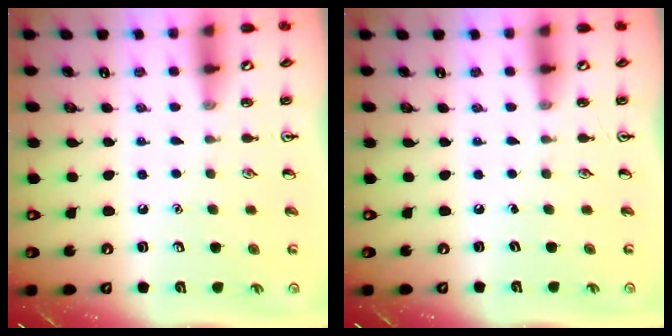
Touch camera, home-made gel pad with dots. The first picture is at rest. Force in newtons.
{"total": 0.0}